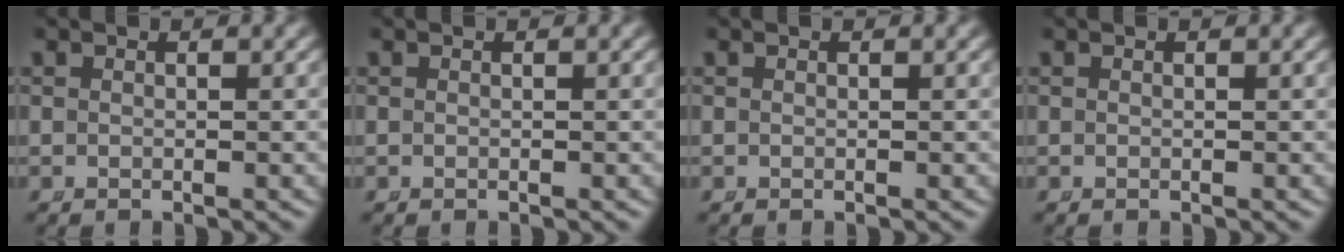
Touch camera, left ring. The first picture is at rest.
{"total": 0.0}
{"total": 0.0}
{"total": 0.0}